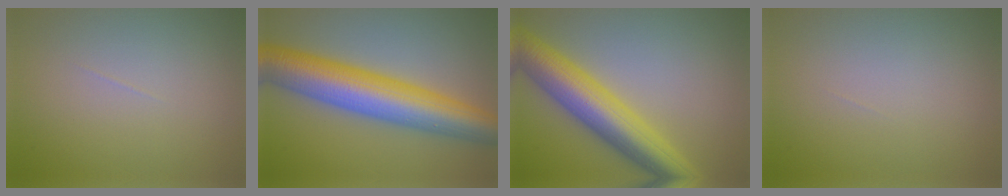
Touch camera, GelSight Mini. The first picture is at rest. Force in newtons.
{"total": 10.9, "press": 10.9, "slide": 0.1}
{"total": 8.5, "press": 8.5, "slide": 0.2}
{"total": 0.0}